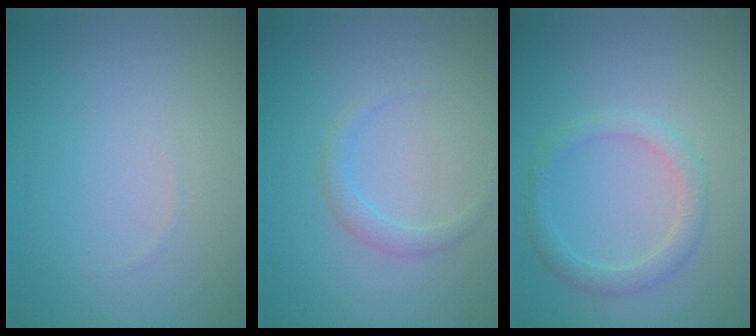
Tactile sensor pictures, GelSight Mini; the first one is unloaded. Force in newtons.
{"total": 1.3, "press": 1.3, "slide": 0.1}
{"total": 2.2, "press": 2.2, "slide": 0.2}